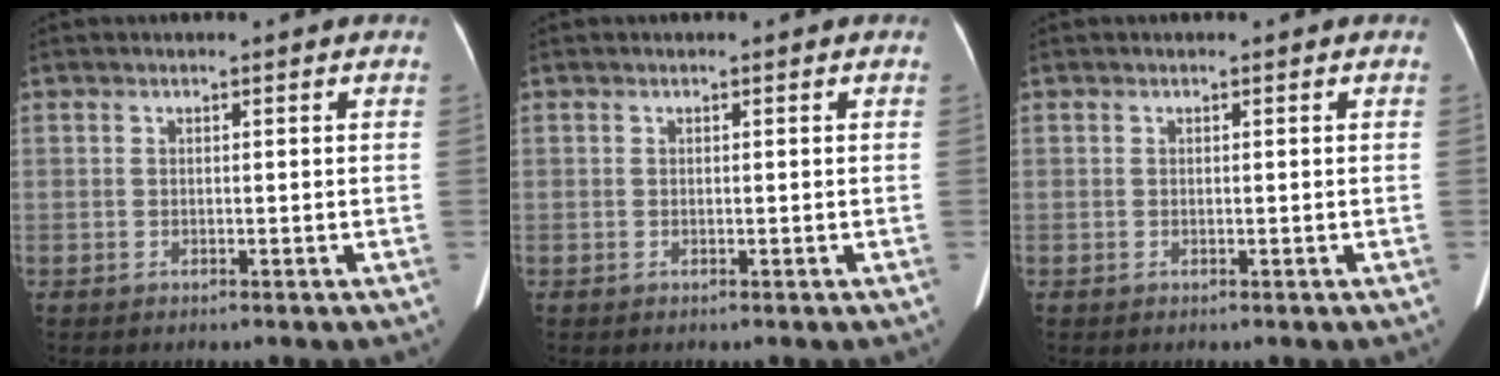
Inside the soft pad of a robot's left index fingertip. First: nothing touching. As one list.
[{"total": 0.0}, {"total": 0.0}]